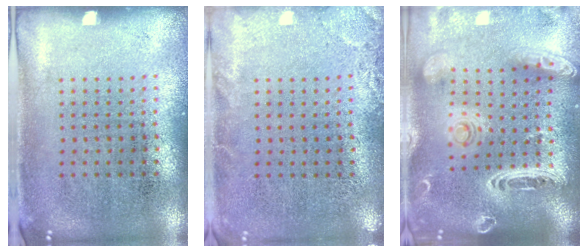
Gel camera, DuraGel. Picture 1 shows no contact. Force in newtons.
{"total": 2.0, "press": 2.0, "slide": 0.3}
{"total": 3.4, "press": 2.8, "slide": 2.0}